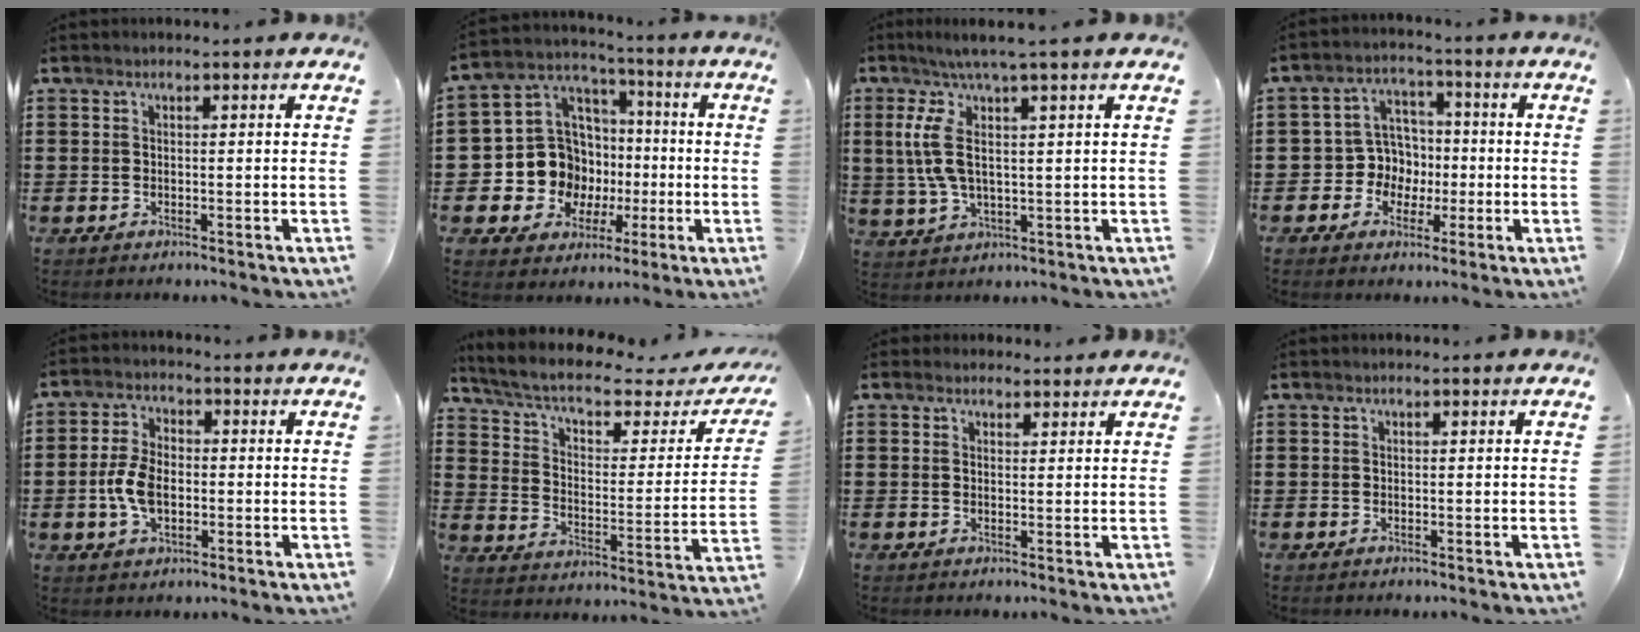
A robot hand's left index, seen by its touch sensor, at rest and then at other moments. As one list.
[{"total": 11.4, "force": [-2.0, 10.6, 3.5], "torque": [-0.111, 0.002, -0.029]}, {"total": 7.6, "force": [2.1, 1.1, 7.2], "torque": [-0.178, -0.015, 0.026]}, {"total": 6.6, "force": [-0.7, 6.4, 1.7], "torque": [-0.062, 0.009, -0.014]}, {"total": 6.5, "force": [-1.0, 3.8, 5.2], "torque": [-0.128, -0.003, -0.026]}, {"total": 5.5, "force": [3.7, 1.4, 3.9], "torque": [-0.093, -0.028, 0.058]}, {"total": 1.7, "force": [1.6, 0.7, 0.2], "torque": [-0.008, 0.005, 0.032]}, {"total": 0.0}]